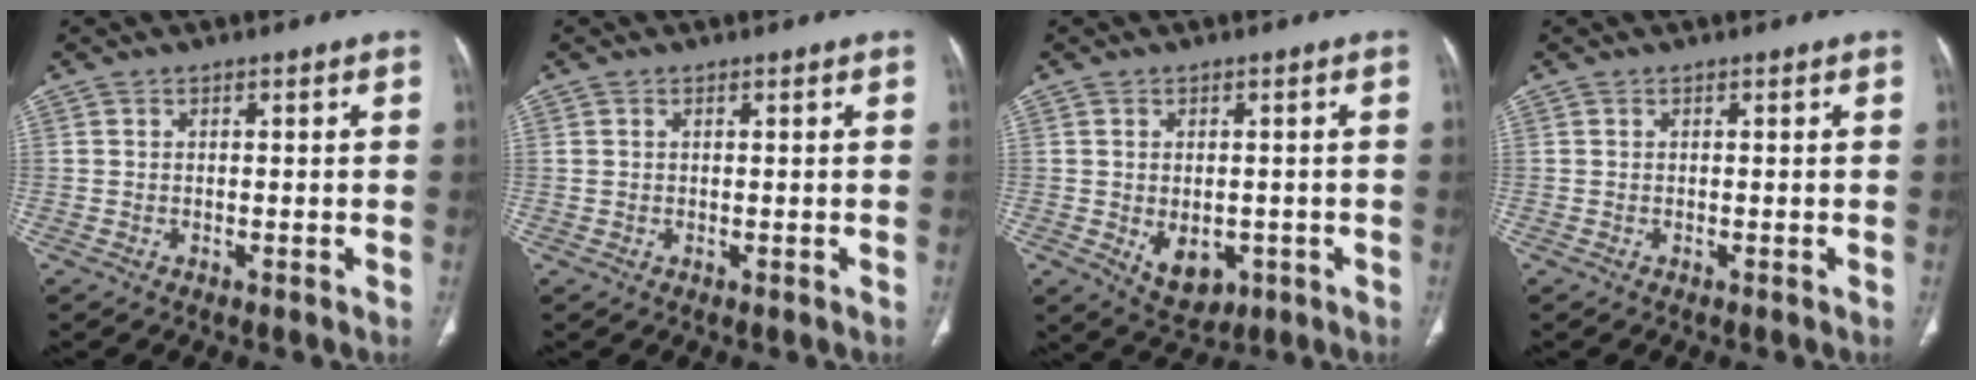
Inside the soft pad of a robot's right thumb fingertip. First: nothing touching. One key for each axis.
{"total": 0.6, "fx": 0.3, "fy": 0.3, "fz": 0.4, "tx": -0.011, "ty": 0.010, "tz": 0.008}
{"total": 7.1, "fx": -1.6, "fy": 5.0, "fz": 4.9, "tx": -0.051, "ty": -0.005, "tz": -0.003}
{"total": 0.0}